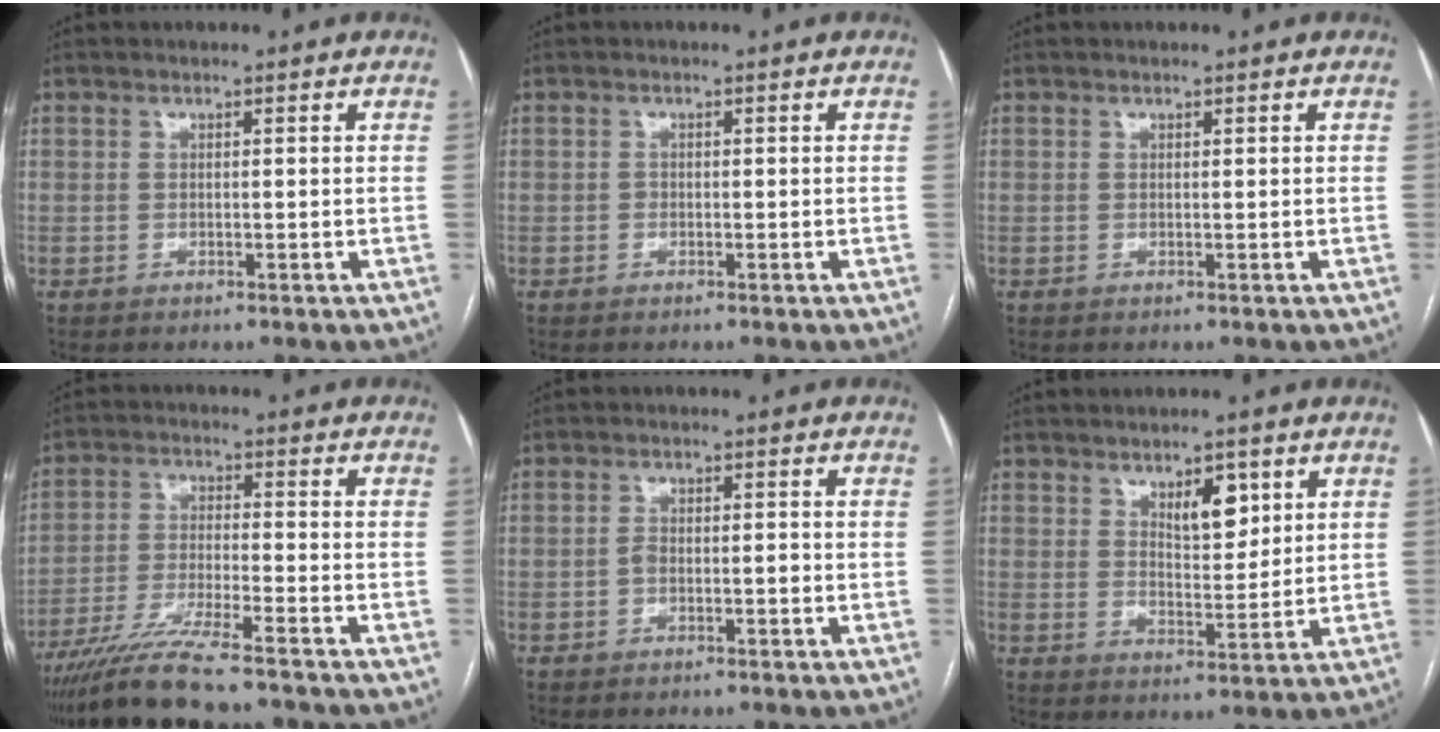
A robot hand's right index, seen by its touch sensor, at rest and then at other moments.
{"total": 0.6, "force": [-0.1, 0.5, 0.2], "torque": [0.000, 0.003, -0.004]}
{"total": 0.0}
{"total": 10.6, "force": [-8.8, 0.0, 5.9], "torque": [-0.107, -0.029, -0.154]}
{"total": 2.1, "force": [-0.8, 1.0, 1.7], "torque": [-0.027, 0.009, -0.012]}
{"total": 5.7, "force": [2.9, 2.4, 4.2], "torque": [-0.066, -0.002, 0.049]}